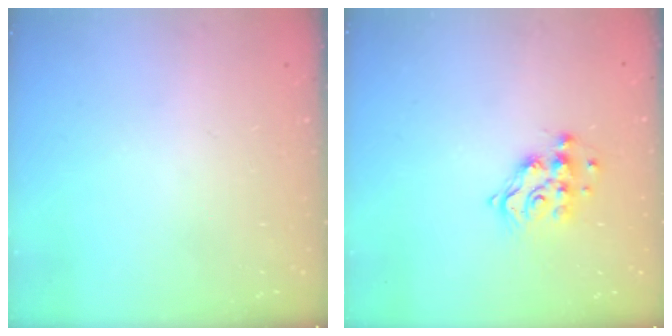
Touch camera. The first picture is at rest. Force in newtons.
{"total": 11.1, "press": 11.0, "slide": 0.9}